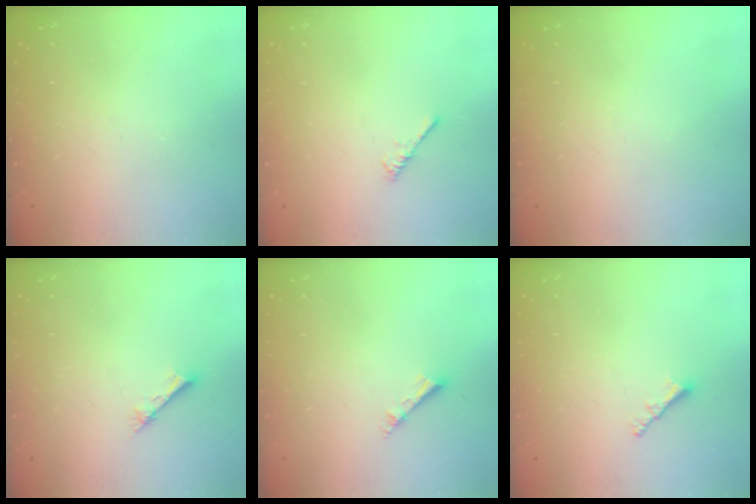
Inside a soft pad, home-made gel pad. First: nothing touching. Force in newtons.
{"total": 0.0}
{"total": 0.0}
{"total": 1.5, "press": 1.5, "slide": 0.1}
{"total": 2.3, "press": 2.3, "slide": 0.1}
{"total": 2.1, "press": 2.0, "slide": 0.5}